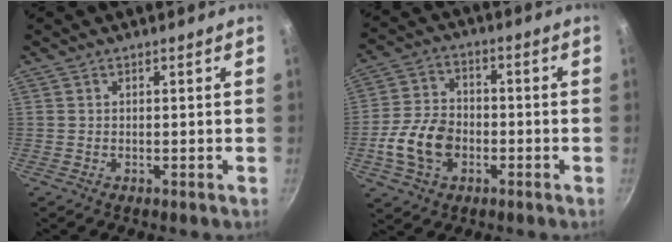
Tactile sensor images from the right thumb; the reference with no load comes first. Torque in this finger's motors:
{"motor_torque": [1.60, 1.73, 0.99, -0.83, 0.28]}